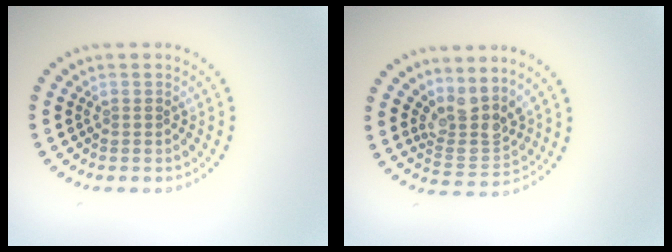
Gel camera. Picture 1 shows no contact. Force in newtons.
{"total": 3.6, "press": 2.7, "slide": 2.4}